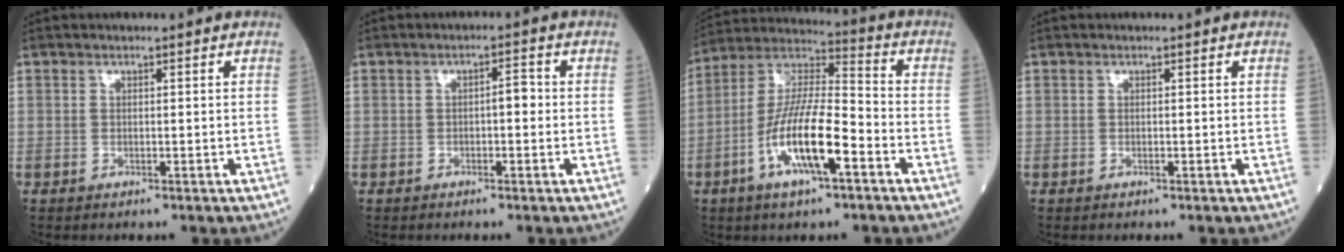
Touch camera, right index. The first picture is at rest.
{"total": 2.0, "force": [-0.2, 0.7, 1.9], "torque": [-0.024, 0.008, -0.005]}
{"total": 14.0, "force": [-5.3, 2.8, 12.7], "torque": [-0.249, -0.001, -0.097]}
{"total": 0.0}